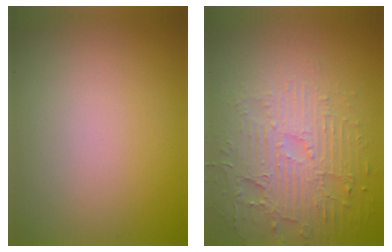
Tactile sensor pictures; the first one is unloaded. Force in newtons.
{"total": 4.6, "press": 4.1, "slide": 1.9}